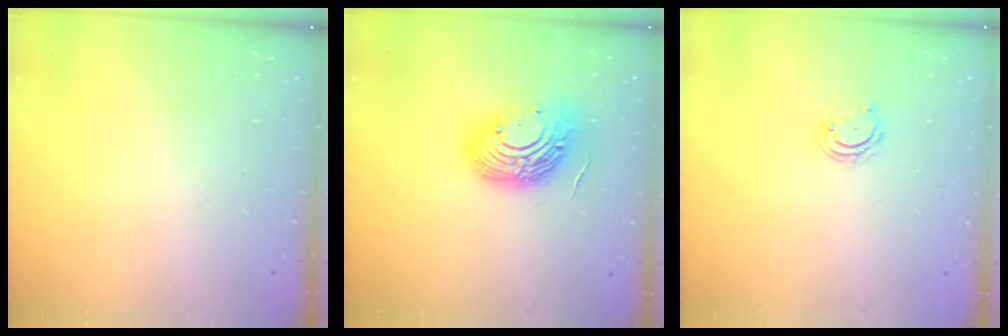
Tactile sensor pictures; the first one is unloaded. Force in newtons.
{"total": 14.6, "press": 14.5, "slide": 1.7}
{"total": 4.1, "press": 4.1, "slide": 0.6}